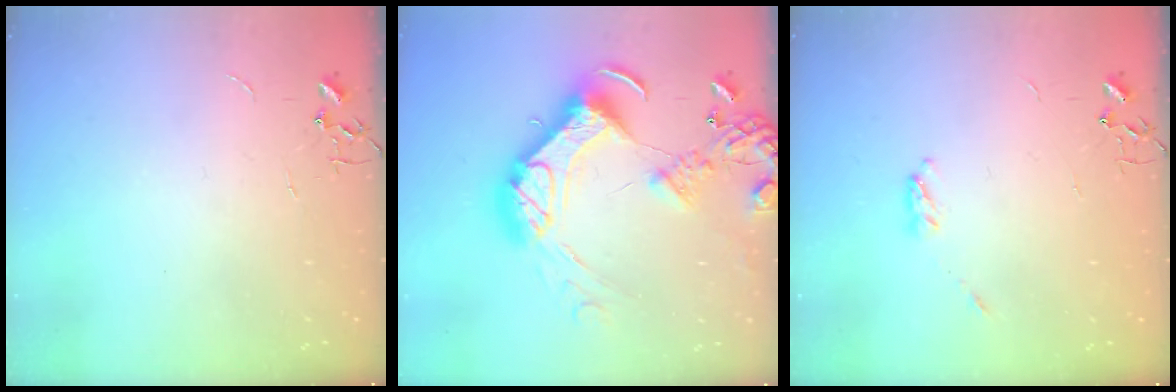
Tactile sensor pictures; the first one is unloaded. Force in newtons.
{"total": 23.5, "press": 23.3, "slide": 3.0}
{"total": 3.3, "press": 3.3, "slide": 0.5}